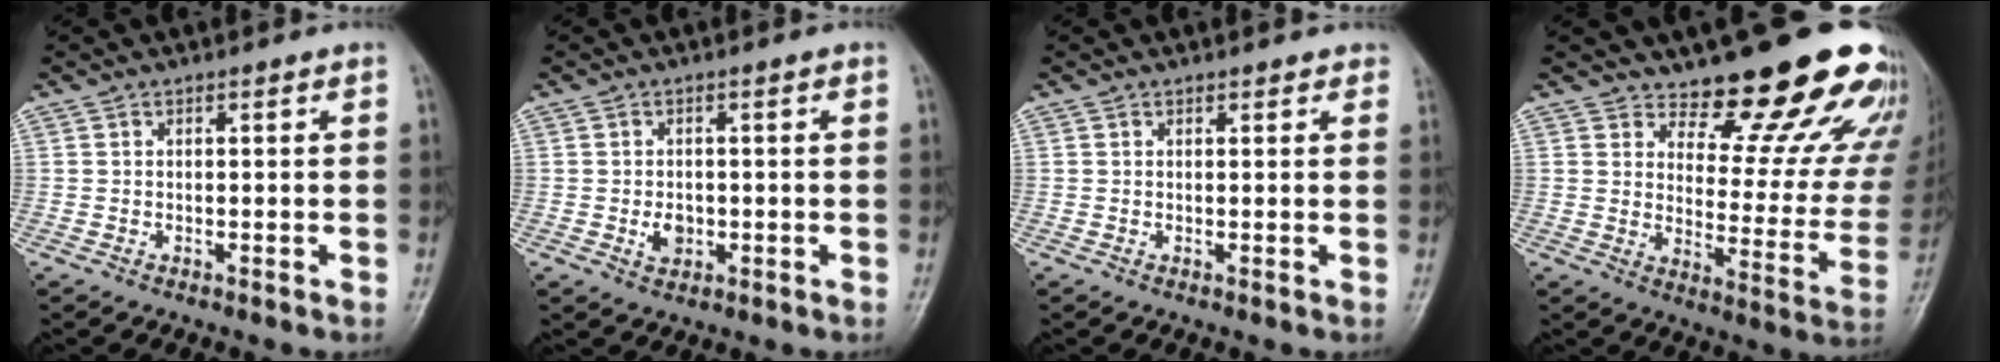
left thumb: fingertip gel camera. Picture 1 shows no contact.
{"total": 2.9, "force": [-0.5, 2.2, 1.8], "torque": [-0.022, 0.001, -0.006]}
{"total": 1.2, "force": [1.0, 0.6, 0.3], "torque": [0.007, -0.002, 0.006]}
{"total": 19.1, "force": [16.1, 5.9, 8.4], "torque": [-0.054, -0.139, 0.203]}